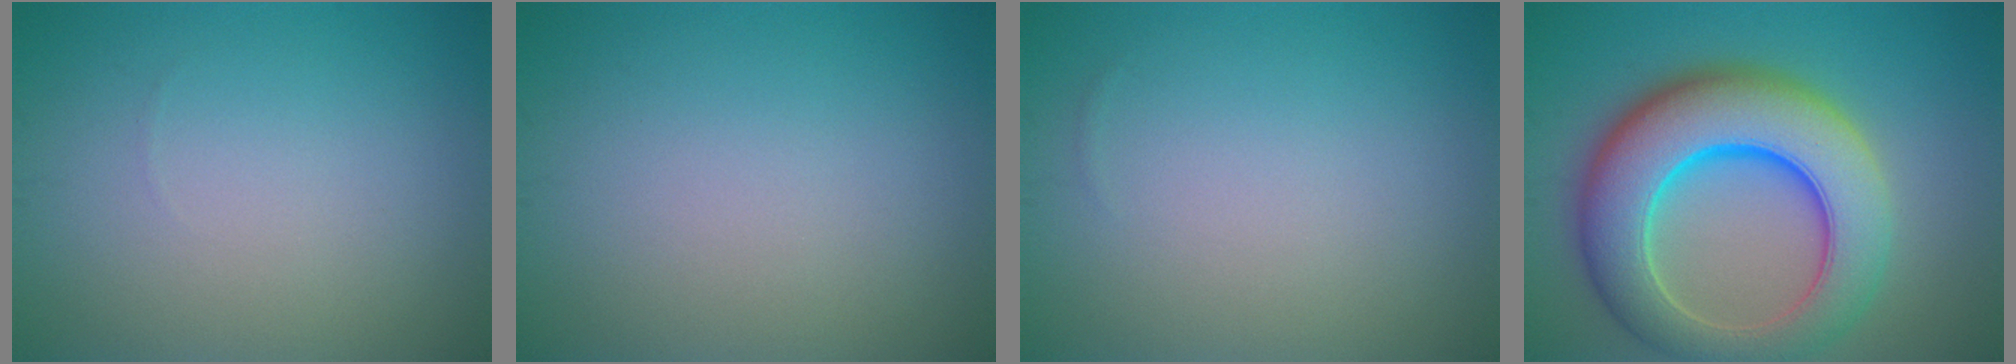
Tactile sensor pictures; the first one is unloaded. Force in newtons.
{"total": 0.0}
{"total": 0.0}
{"total": 11.5, "press": 11.5, "slide": 0.3}